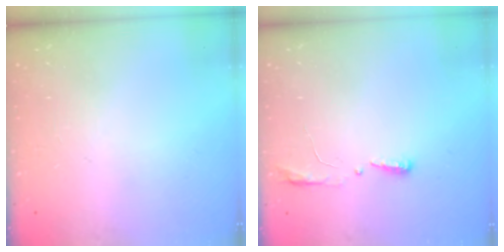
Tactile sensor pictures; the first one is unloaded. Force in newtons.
{"total": 4.1, "press": 3.9, "slide": 1.2}